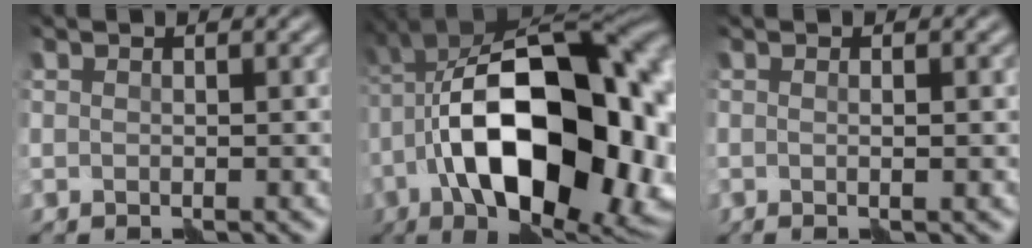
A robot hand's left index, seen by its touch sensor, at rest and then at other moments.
{"total": 19.9, "force": [-3.3, 10.4, 16.6], "torque": [-0.275, 0.003, -0.048]}
{"total": 0.7, "force": [-0.1, -0.3, 0.6], "torque": [-0.010, 0.000, -0.005]}